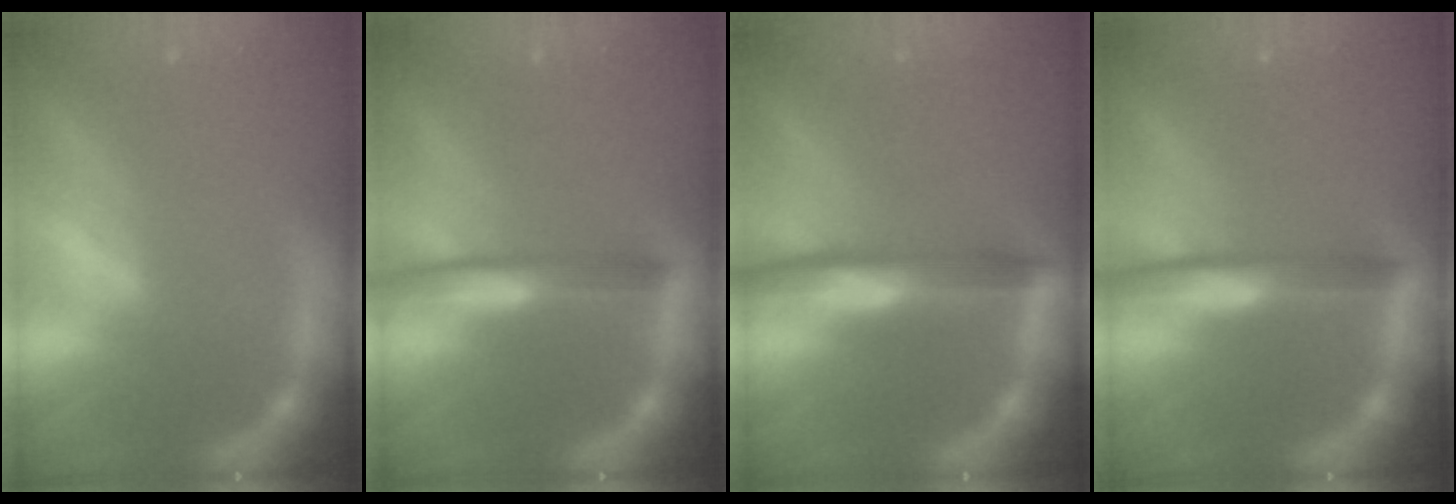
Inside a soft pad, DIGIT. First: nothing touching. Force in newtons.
{"total": 3.5}
{"total": 5.0}
{"total": 4.0}